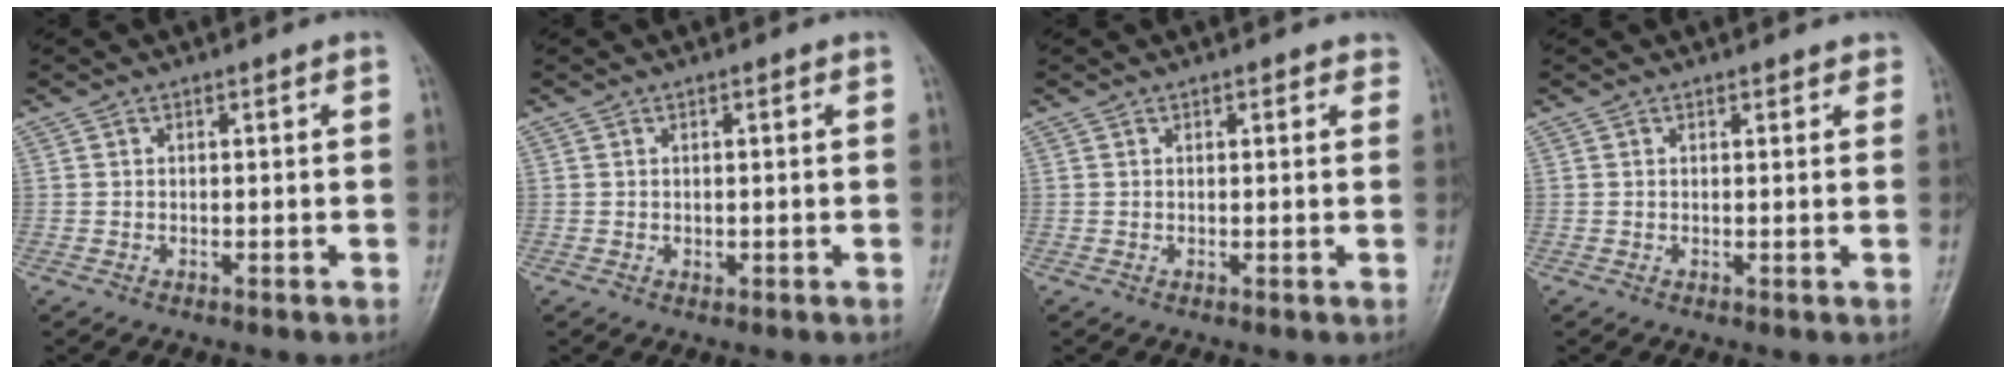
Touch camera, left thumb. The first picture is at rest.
{"total": 0.8, "force": [0.1, 0.6, 0.5], "torque": [-0.005, -0.001, 0.003]}
{"total": 1.5, "force": [1.0, 0.8, 0.8], "torque": [0.003, -0.002, 0.006]}
{"total": 1.5, "force": [1.2, 0.7, 0.6], "torque": [0.006, -0.003, 0.009]}